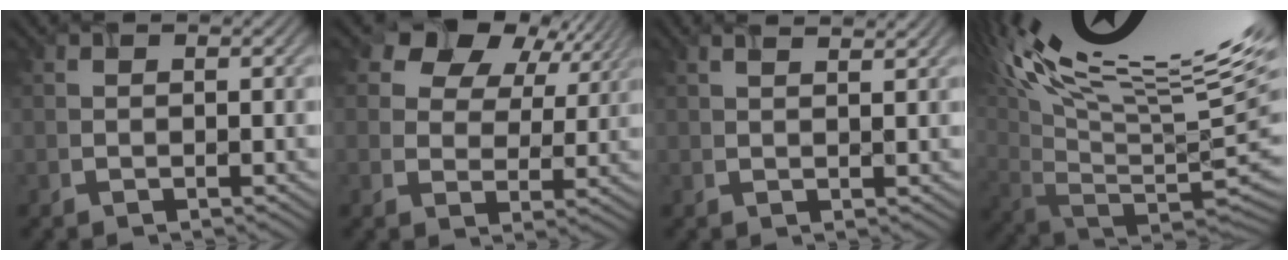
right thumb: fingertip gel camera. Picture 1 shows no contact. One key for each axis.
{"total": 10.4, "fx": 5.4, "fy": 7.0, "fz": 5.5, "tx": -0.104, "ty": 0.010, "tz": 0.083}
{"total": 1.7, "fx": 1.3, "fy": 0.3, "fz": 1.1, "tx": -0.009, "ty": 0.001, "tz": 0.019}
{"total": 18.4, "fx": 10.1, "fy": 5.8, "fz": 14.3, "tx": -0.226, "ty": 0.020, "tz": 0.182}